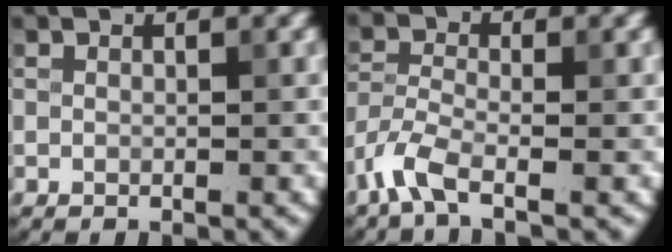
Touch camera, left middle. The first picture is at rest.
{"total": 3.8, "force": [-2.5, 1.1, 2.5], "torque": [-0.062, -0.006, -0.068]}